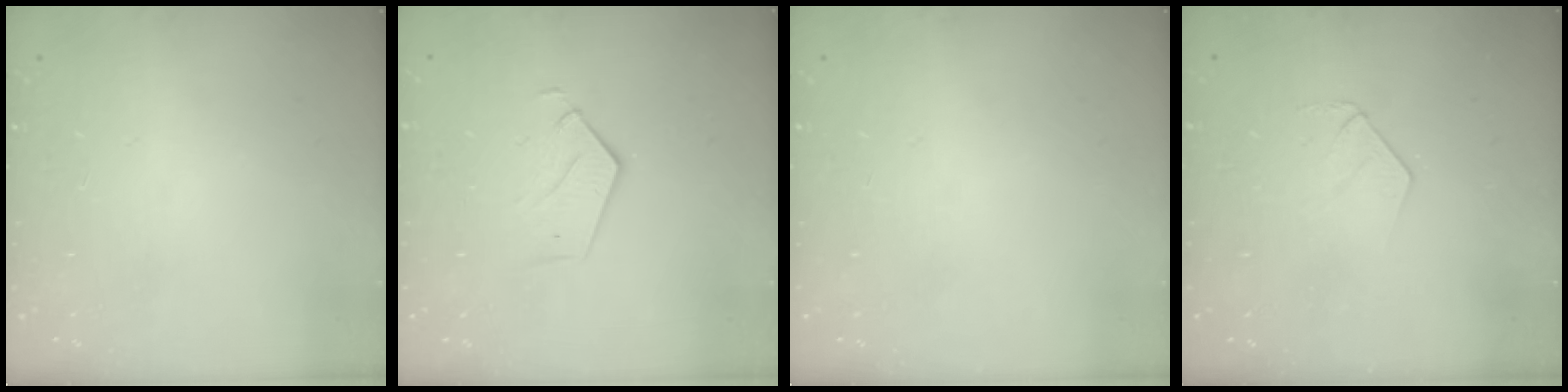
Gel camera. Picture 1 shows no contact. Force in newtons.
{"total": 3.1, "press": 3.1, "slide": 0.2}
{"total": 0.0}
{"total": 3.4, "press": 3.4, "slide": 0.3}